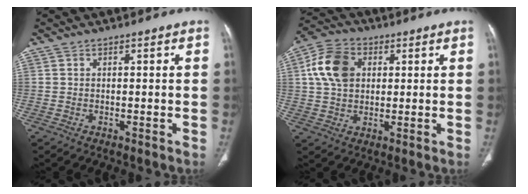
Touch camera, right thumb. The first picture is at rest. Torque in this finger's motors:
{"motor_torque": [-0.43, 0.48, 0.10, -0.09, 0.11]}